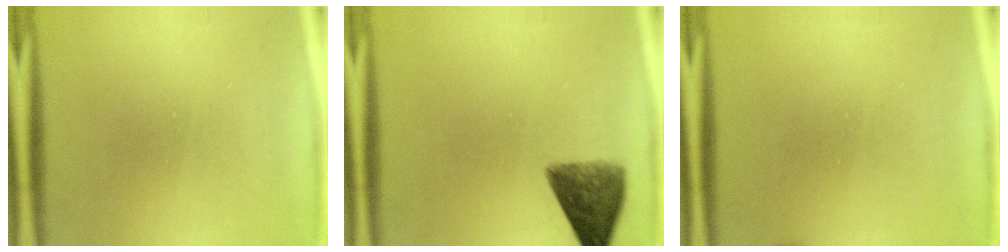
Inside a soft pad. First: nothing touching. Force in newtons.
{"total": 7.3}
{"total": 1.1}